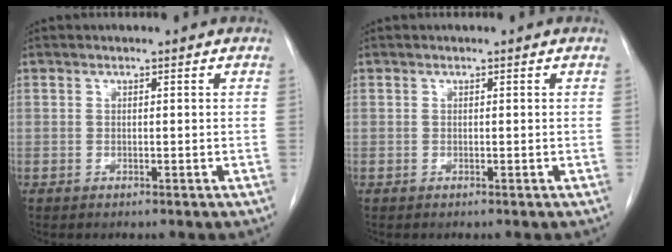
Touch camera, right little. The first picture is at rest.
{"total": 0.0}